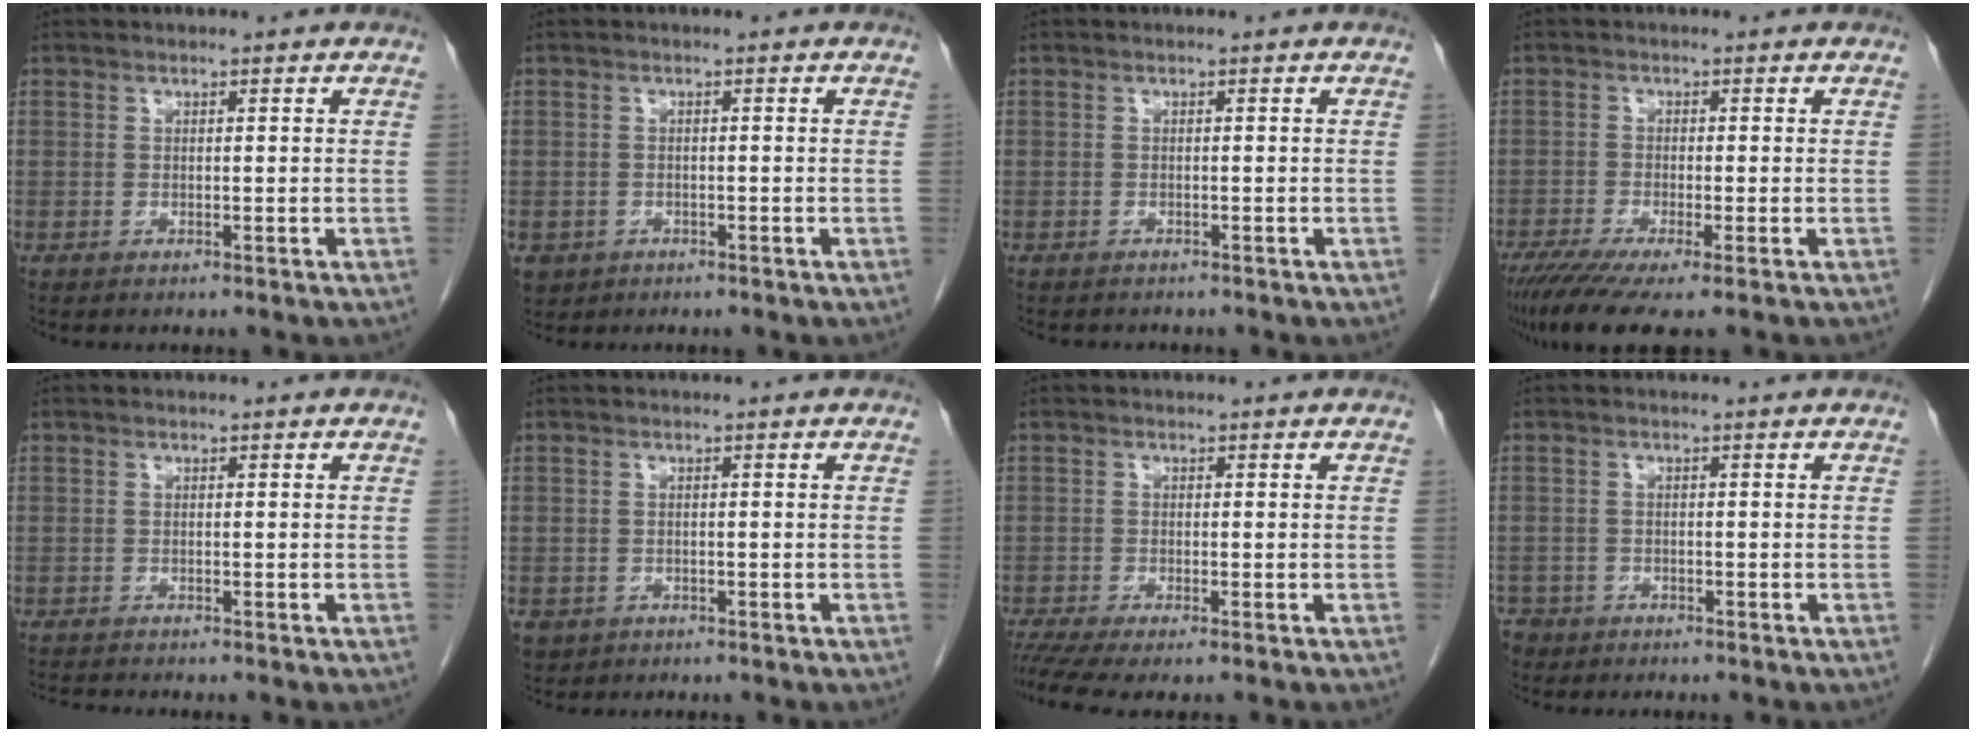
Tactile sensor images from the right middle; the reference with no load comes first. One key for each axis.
{"total": 4.1, "fx": -2.1, "fy": 3.4, "fz": 1.0, "tx": -0.020, "ty": 0.000, "tz": -0.028}
{"total": 2.3, "fx": -2.1, "fy": 0.9, "fz": 0.6, "tx": -0.012, "ty": -0.004, "tz": -0.026}
{"total": 7.8, "fx": -5.4, "fy": 0.7, "fz": 5.7, "tx": -0.092, "ty": -0.019, "tz": -0.093}
{"total": 1.4, "fx": -1.4, "fy": -0.3, "fz": 0.1, "tx": -0.007, "ty": -0.007, "tz": -0.027}
{"total": 3.2, "fx": -1.7, "fy": 2.6, "fz": 0.8, "tx": -0.014, "ty": -0.001, "tz": -0.024}
{"total": 4.7, "fx": -3.6, "fy": 0.4, "fz": 2.9, "tx": -0.052, "ty": -0.009, "tz": -0.066}
{"total": 3.6, "fx": -2.8, "fy": 2.3, "fz": 0.2, "tx": -0.001, "ty": 0.002, "tz": -0.051}